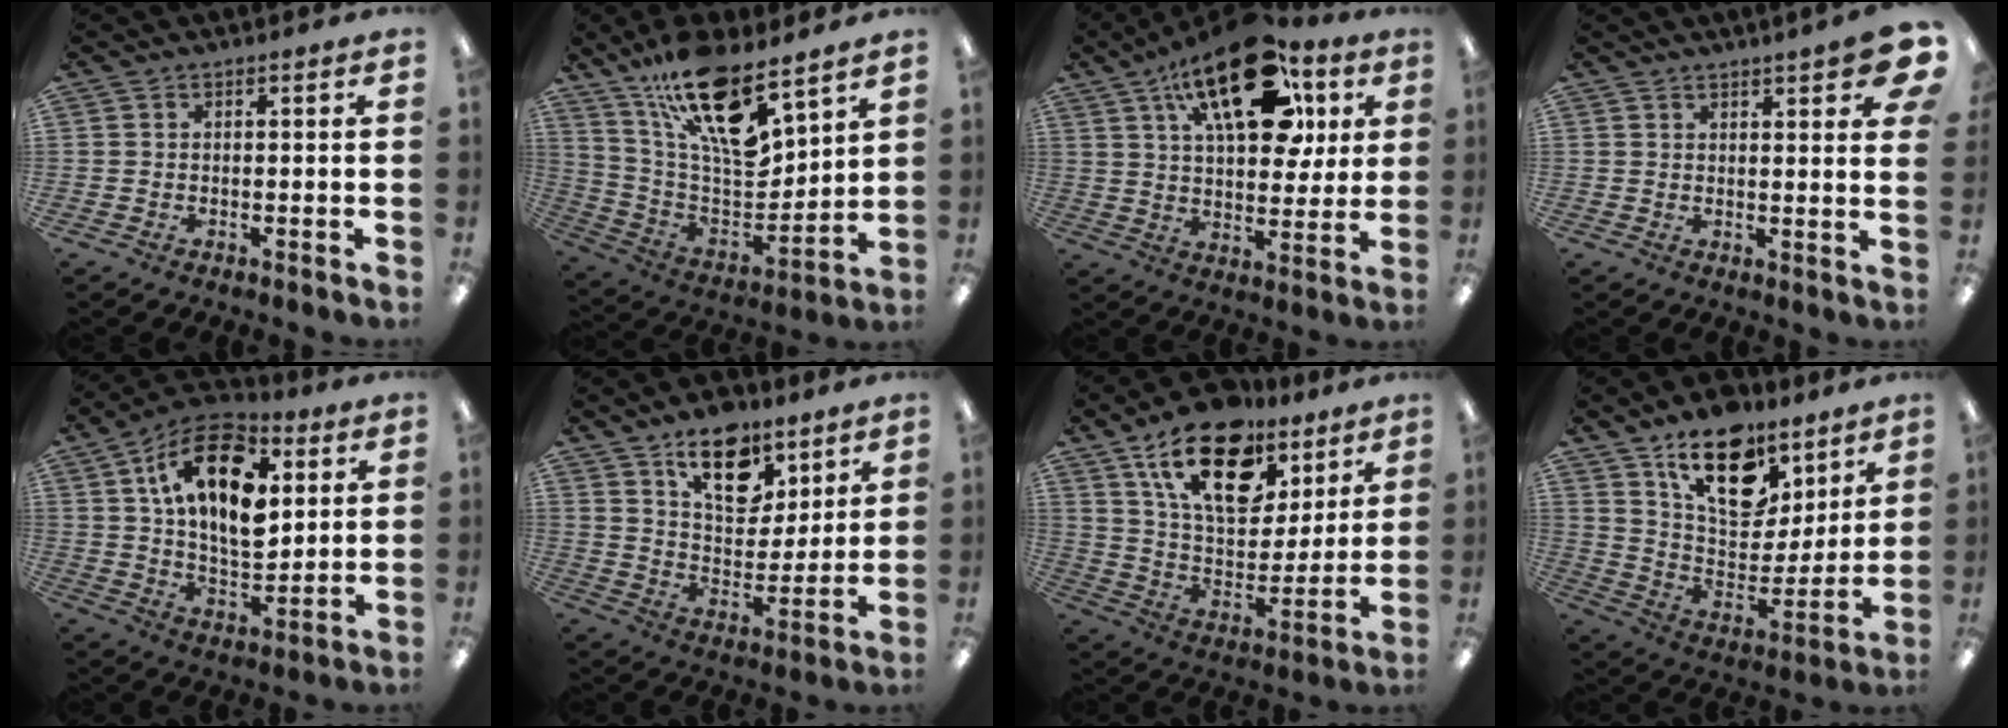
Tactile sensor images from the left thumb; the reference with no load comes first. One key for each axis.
{"total": 20.1, "fx": 13.4, "fy": 6.5, "fz": 13.4, "tx": -0.251, "ty": -0.088, "tz": 0.232}
{"total": 24.2, "fx": 12.0, "fy": 12.0, "fz": 17.2, "tx": -0.254, "ty": -0.044, "tz": 0.197}
{"total": 6.5, "fx": 4.3, "fy": 1.0, "fz": 4.7, "tx": -0.061, "ty": -0.022, "tz": 0.066}
{"total": 19.2, "fx": 7.4, "fy": 10.6, "fz": 14.1, "tx": -0.239, "ty": -0.010, "tz": 0.125}
{"total": 15.0, "fx": 9.4, "fy": 8.6, "fz": 7.9, "tx": -0.100, "ty": -0.048, "tz": 0.166}
{"total": 21.5, "fx": 12.4, "fy": 12.1, "fz": 12.8, "tx": -0.204, "ty": -0.058, "tz": 0.216}
{"total": 19.5, "fx": 12.4, "fy": 11.1, "fz": 10.3, "tx": -0.149, "ty": -0.077, "tz": 0.218}